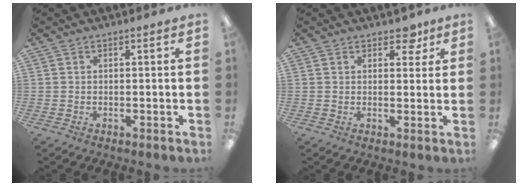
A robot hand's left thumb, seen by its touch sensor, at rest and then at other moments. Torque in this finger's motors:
{"motor_torque": [-0.06, 0.00, -0.51, 0.09, -0.01]}